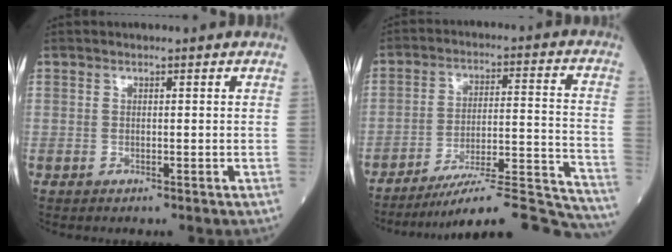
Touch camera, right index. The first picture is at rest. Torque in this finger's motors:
{"motor_torque": [-0.27, -0.68, 0.12, 0.08]}